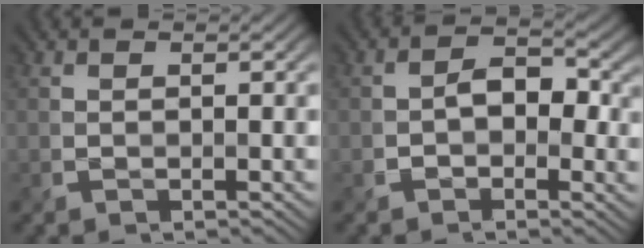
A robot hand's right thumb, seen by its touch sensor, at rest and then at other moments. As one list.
[{"total": 3.9, "force": [-0.5, 2.9, 2.5], "torque": [-0.032, -0.003, -0.009]}]